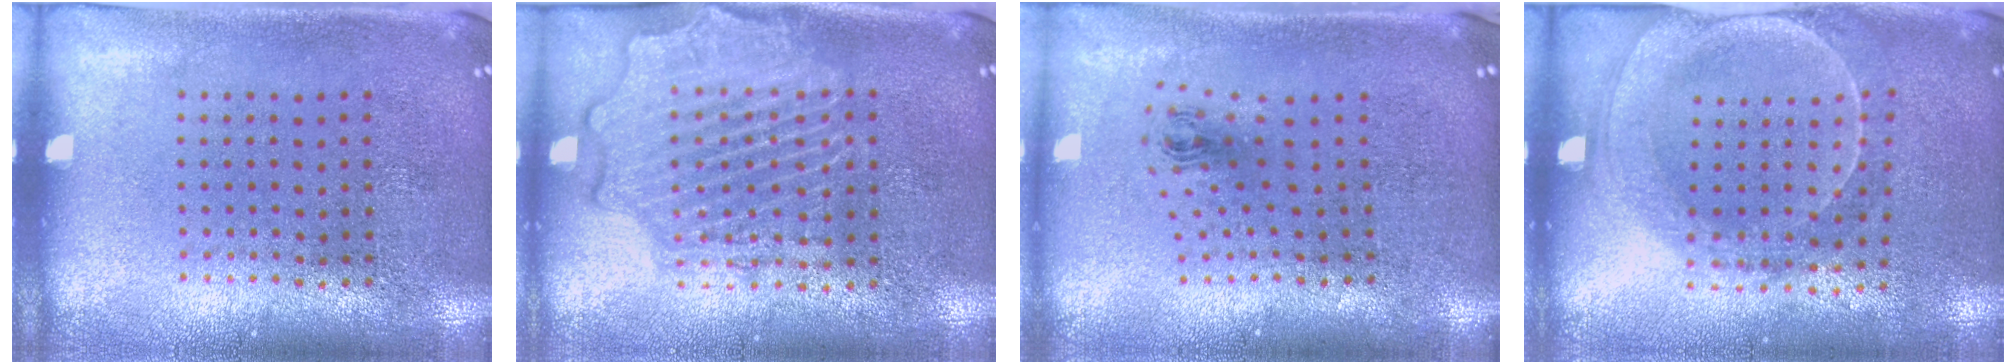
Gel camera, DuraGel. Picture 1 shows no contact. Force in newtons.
{"total": 2.3, "press": 2.3, "slide": 0.3}
{"total": 1.0, "press": 0.5, "slide": 0.9}
{"total": 1.8, "press": 1.8, "slide": 0.5}